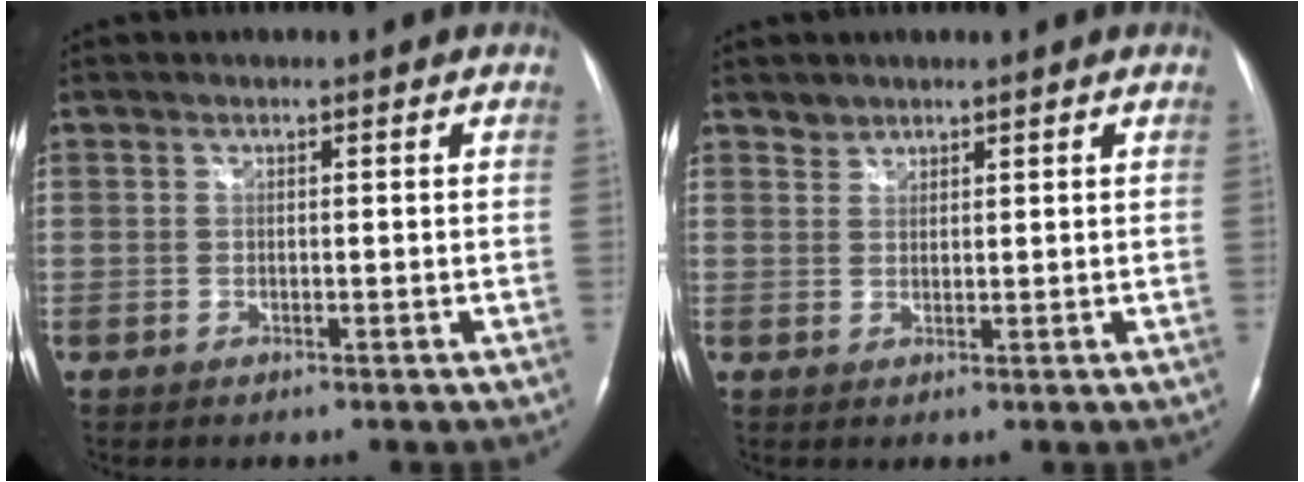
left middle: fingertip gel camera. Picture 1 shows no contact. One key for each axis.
{"total": 1.6, "fx": 1.4, "fy": 0.7, "fz": -0.2, "tx": 0.009, "ty": 0.004, "tz": 0.022}